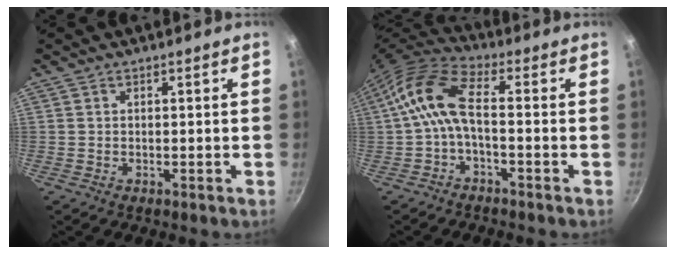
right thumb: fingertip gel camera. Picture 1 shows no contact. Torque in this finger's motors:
{"motor_torque": [0.22, 0.12, 1.42, -0.11, 0.45]}